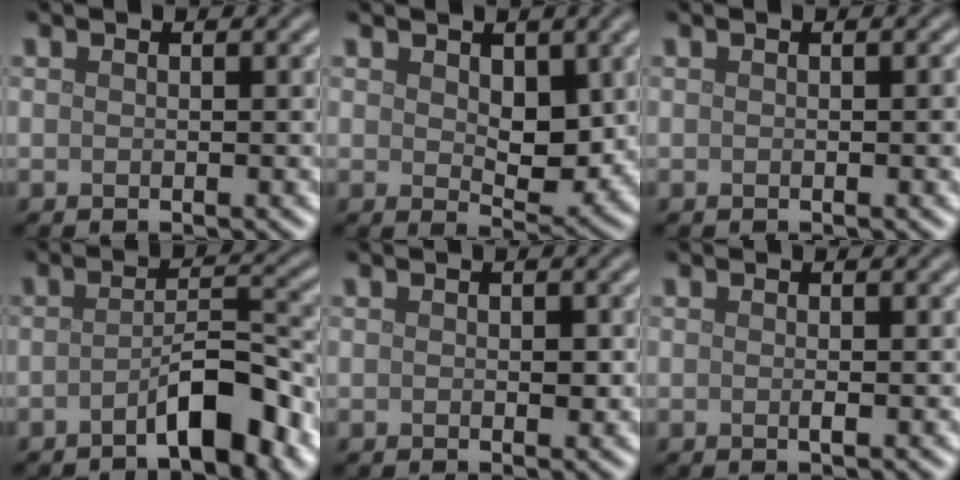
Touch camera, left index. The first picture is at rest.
{"total": 3.8, "force": [0.9, 2.4, 2.8], "torque": [-0.044, -0.011, 0.018]}
{"total": 0.5, "force": [-0.1, 0.1, 0.5], "torque": [-0.007, 0.001, 0.000]}
{"total": 4.7, "force": [-2.7, 1.0, 3.8], "torque": [-0.056, 0.015, -0.049]}
{"total": 0.8, "force": [0.0, 0.4, 0.7], "torque": [-0.008, -0.003, 0.000]}
{"total": 0.6, "force": [-0.1, 0.0, 0.5], "torque": [-0.013, -0.002, -0.001]}